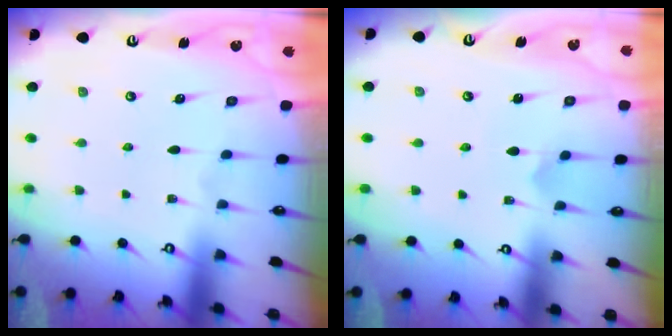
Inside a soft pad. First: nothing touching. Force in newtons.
{"total": 3.0, "press": 3.0, "slide": 0.3}